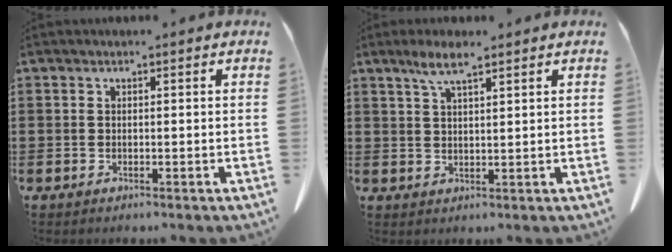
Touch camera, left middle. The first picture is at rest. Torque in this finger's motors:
{"motor_torque": [1.08, 1.06, 0.11, 0.07]}